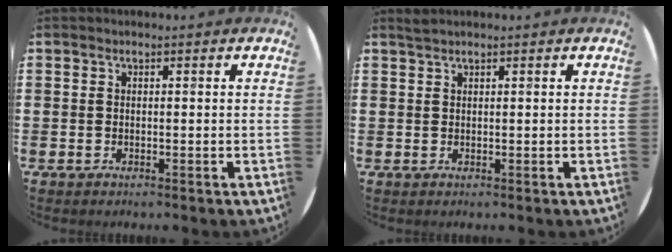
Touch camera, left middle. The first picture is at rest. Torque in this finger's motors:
{"motor_torque": [-0.16, -0.04, -0.01, -0.01]}